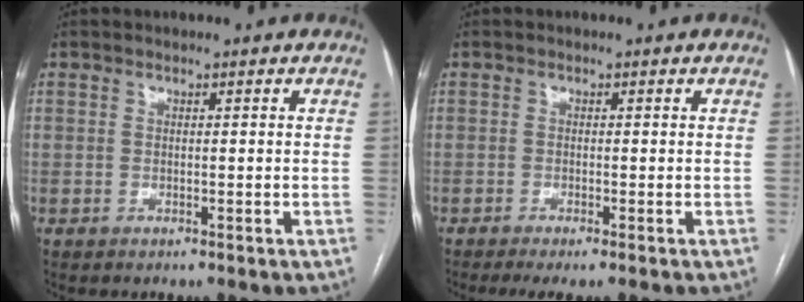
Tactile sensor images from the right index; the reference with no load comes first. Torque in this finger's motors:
{"motor_torque": [0.13, -0.14, 0.09, 0.02]}